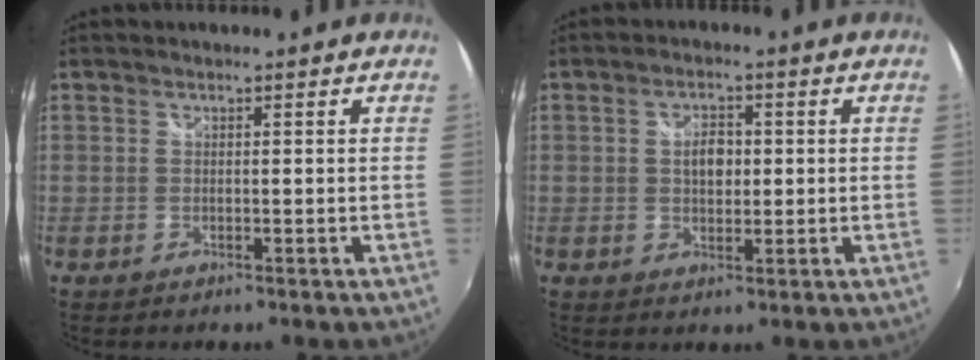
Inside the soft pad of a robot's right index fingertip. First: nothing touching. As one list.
[{"total": 4.3, "force": [0.3, 2.7, 3.3], "torque": [-0.053, 0.007, 0.006]}]